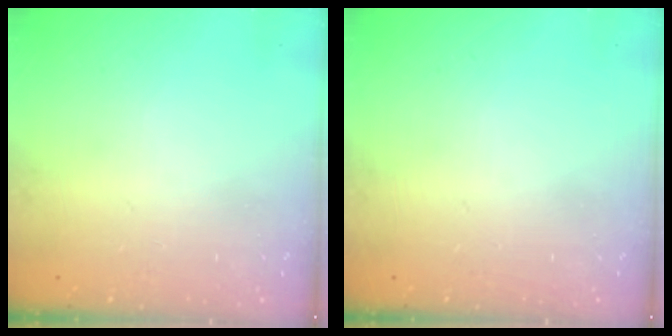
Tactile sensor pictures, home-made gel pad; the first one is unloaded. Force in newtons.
{"total": 0.0}